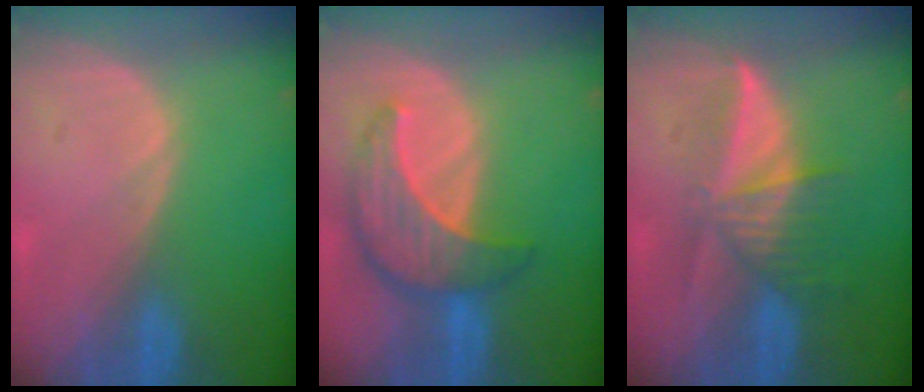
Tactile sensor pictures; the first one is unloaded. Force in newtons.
{"total": 8.6, "press": 7.8, "slide": 3.6}
{"total": 6.1, "press": 6.0, "slide": 1.2}